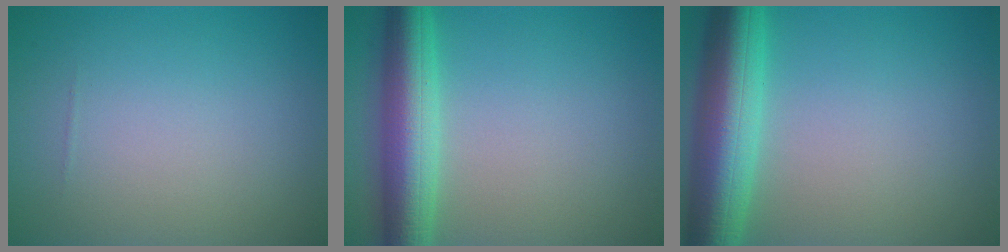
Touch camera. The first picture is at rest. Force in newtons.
{"total": 6.6, "press": 6.6, "slide": 0.4}
{"total": 8.2, "press": 8.2, "slide": 0.4}